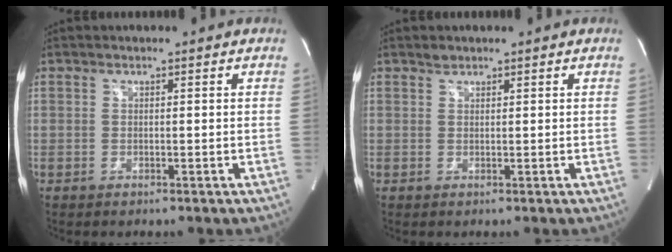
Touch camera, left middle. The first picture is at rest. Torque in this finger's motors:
{"motor_torque": [0.22, 0.13, -0.14, 0.00]}